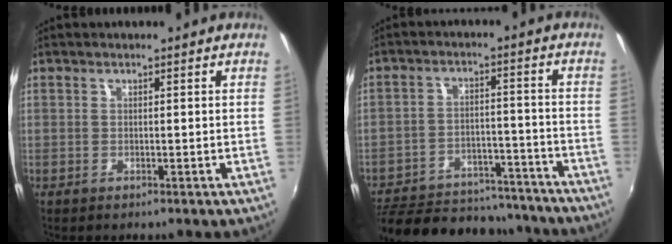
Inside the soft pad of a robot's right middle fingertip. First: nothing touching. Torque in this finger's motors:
{"motor_torque": [0.78, -1.35, 0.00, -0.21]}